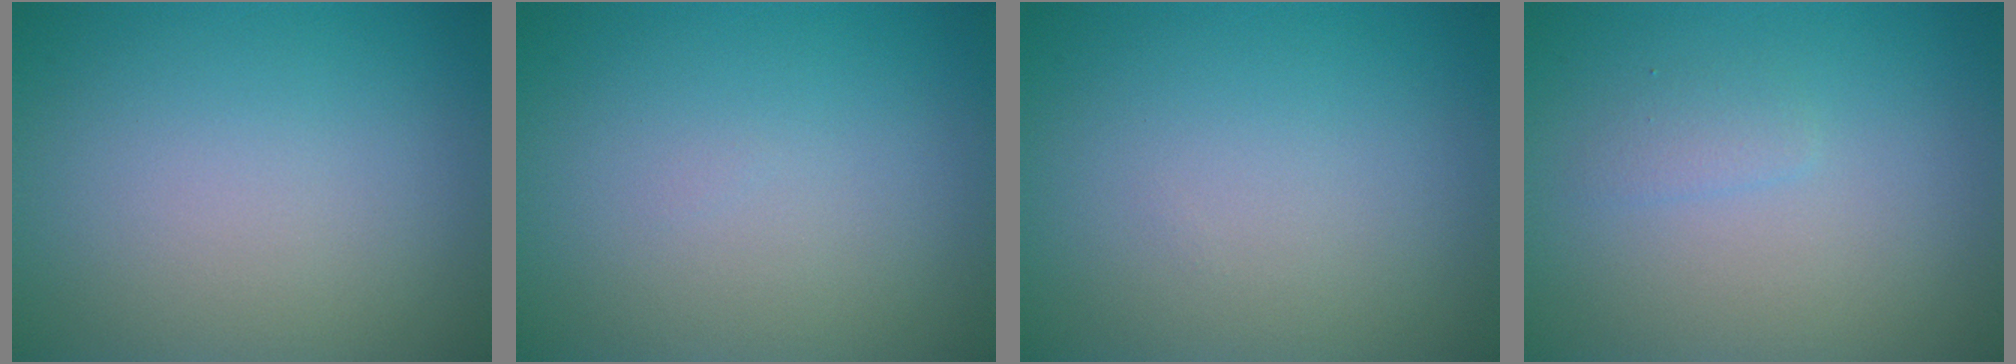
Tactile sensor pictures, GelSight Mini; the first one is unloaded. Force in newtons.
{"total": 0.0}
{"total": 0.0}
{"total": 0.9, "press": 0.9, "slide": 0.0}